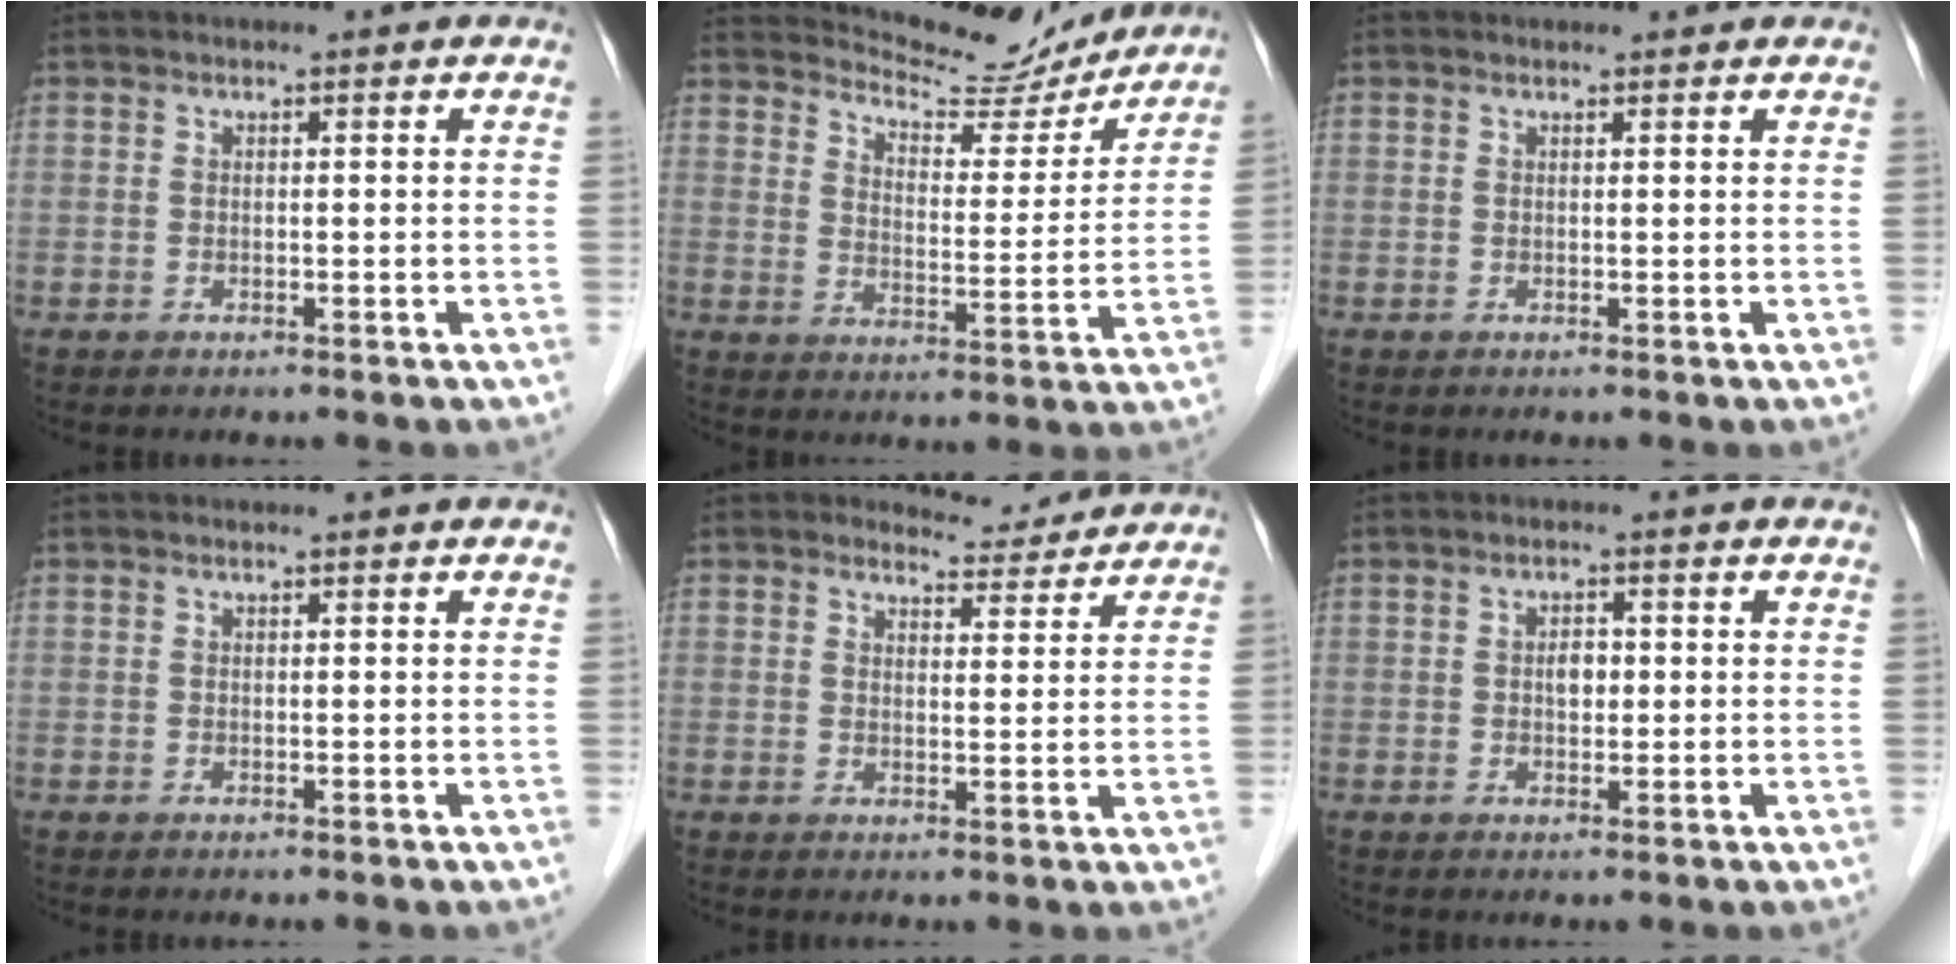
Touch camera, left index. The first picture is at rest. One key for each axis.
{"total": 13.6, "fx": 13.1, "fy": 2.5, "fz": 2.4, "tx": -0.038, "ty": -0.013, "tz": 0.179}
{"total": 1.2, "fx": 1.2, "fy": 0.4, "fz": 0.1, "tx": -0.012, "ty": 0.006, "tz": 0.013}
{"total": 0.0}
{"total": 4.1, "fx": 3.9, "fy": 1.1, "fz": -0.5, "tx": -0.001, "ty": -0.002, "tz": 0.051}
{"total": 2.1, "fx": 0.1, "fy": 1.4, "fz": 1.6, "tx": -0.027, "ty": 0.004, "tz": 0.001}